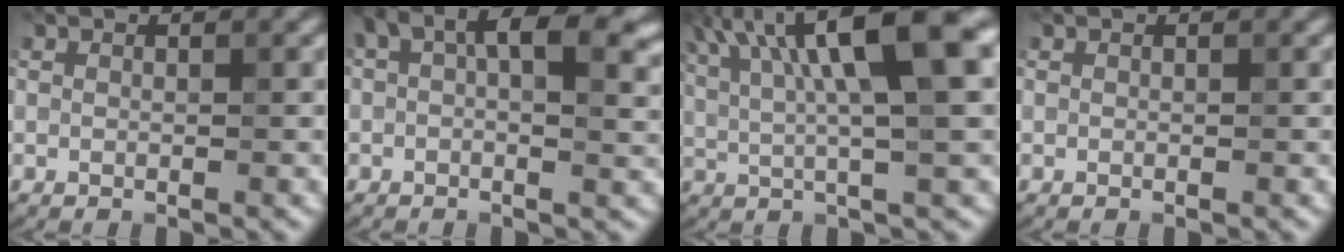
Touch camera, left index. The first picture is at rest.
{"total": 7.3, "force": [1.8, 3.2, 6.3], "torque": [-0.097, 0.014, 0.031]}
{"total": 12.6, "force": [4.4, 3.5, 11.3], "torque": [-0.180, 0.019, 0.085]}
{"total": 0.0}